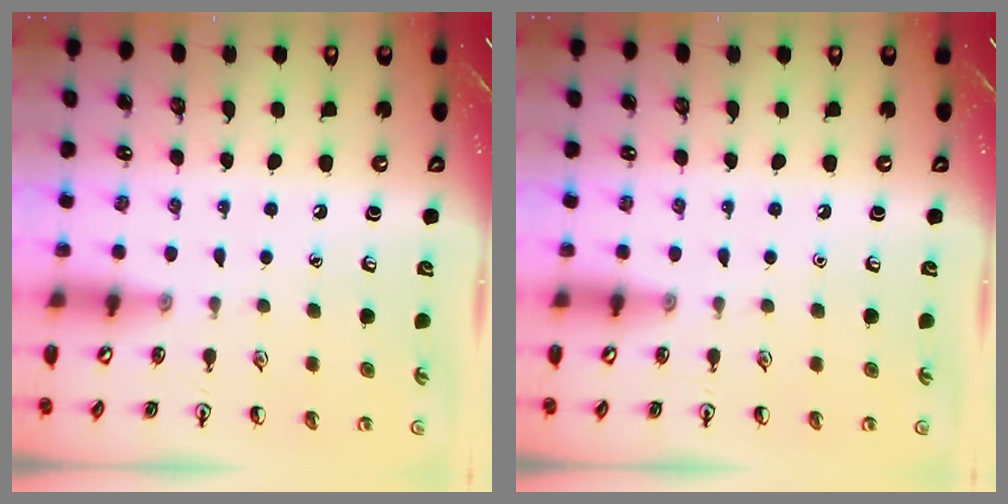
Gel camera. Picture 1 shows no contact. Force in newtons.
{"total": 0.0}